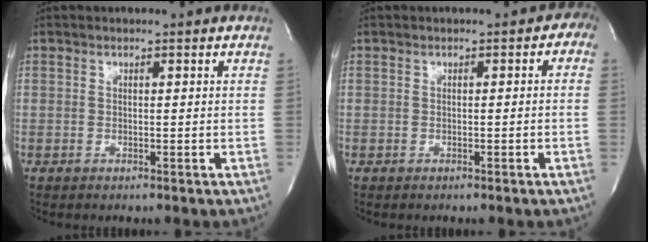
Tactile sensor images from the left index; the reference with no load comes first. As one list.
[{"total": 1.7, "force": [-0.8, 1.2, 0.9], "torque": [0.004, 0.013, -0.017]}]